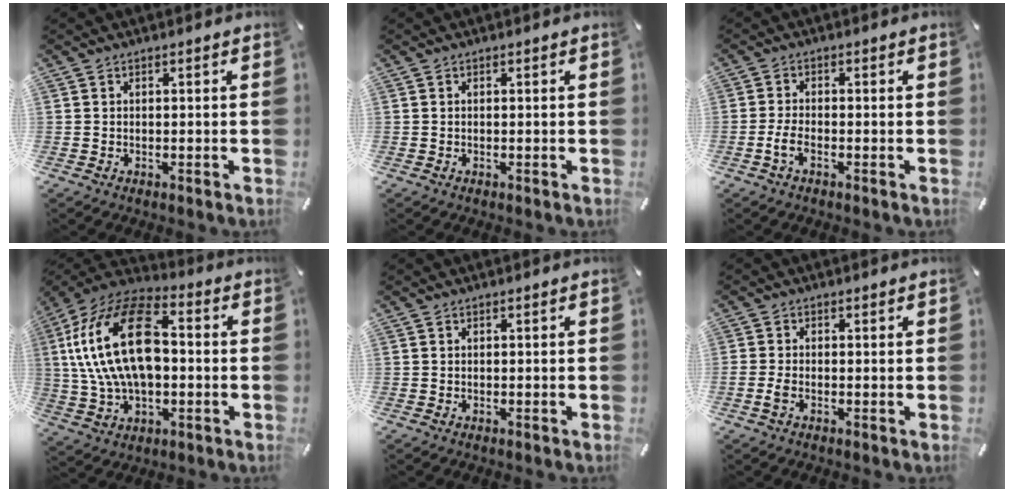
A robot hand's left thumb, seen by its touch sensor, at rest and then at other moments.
{"total": 0.0}
{"total": 3.2, "force": [-1.3, 1.3, 2.7], "torque": [-0.057, 0.002, -0.024]}
{"total": 23.1, "force": [1.8, 14.5, 17.9], "torque": [-0.362, 0.012, 0.028]}
{"total": 0.0}
{"total": 1.9, "force": [-0.5, 0.8, 1.6], "torque": [-0.035, -0.002, -0.010]}